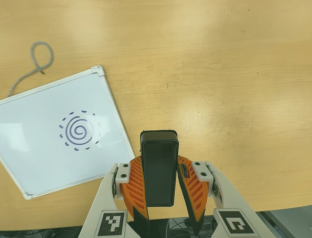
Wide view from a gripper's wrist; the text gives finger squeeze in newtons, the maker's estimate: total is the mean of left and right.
{"total": 7.5, "left": 6.1, "right": 8.8}